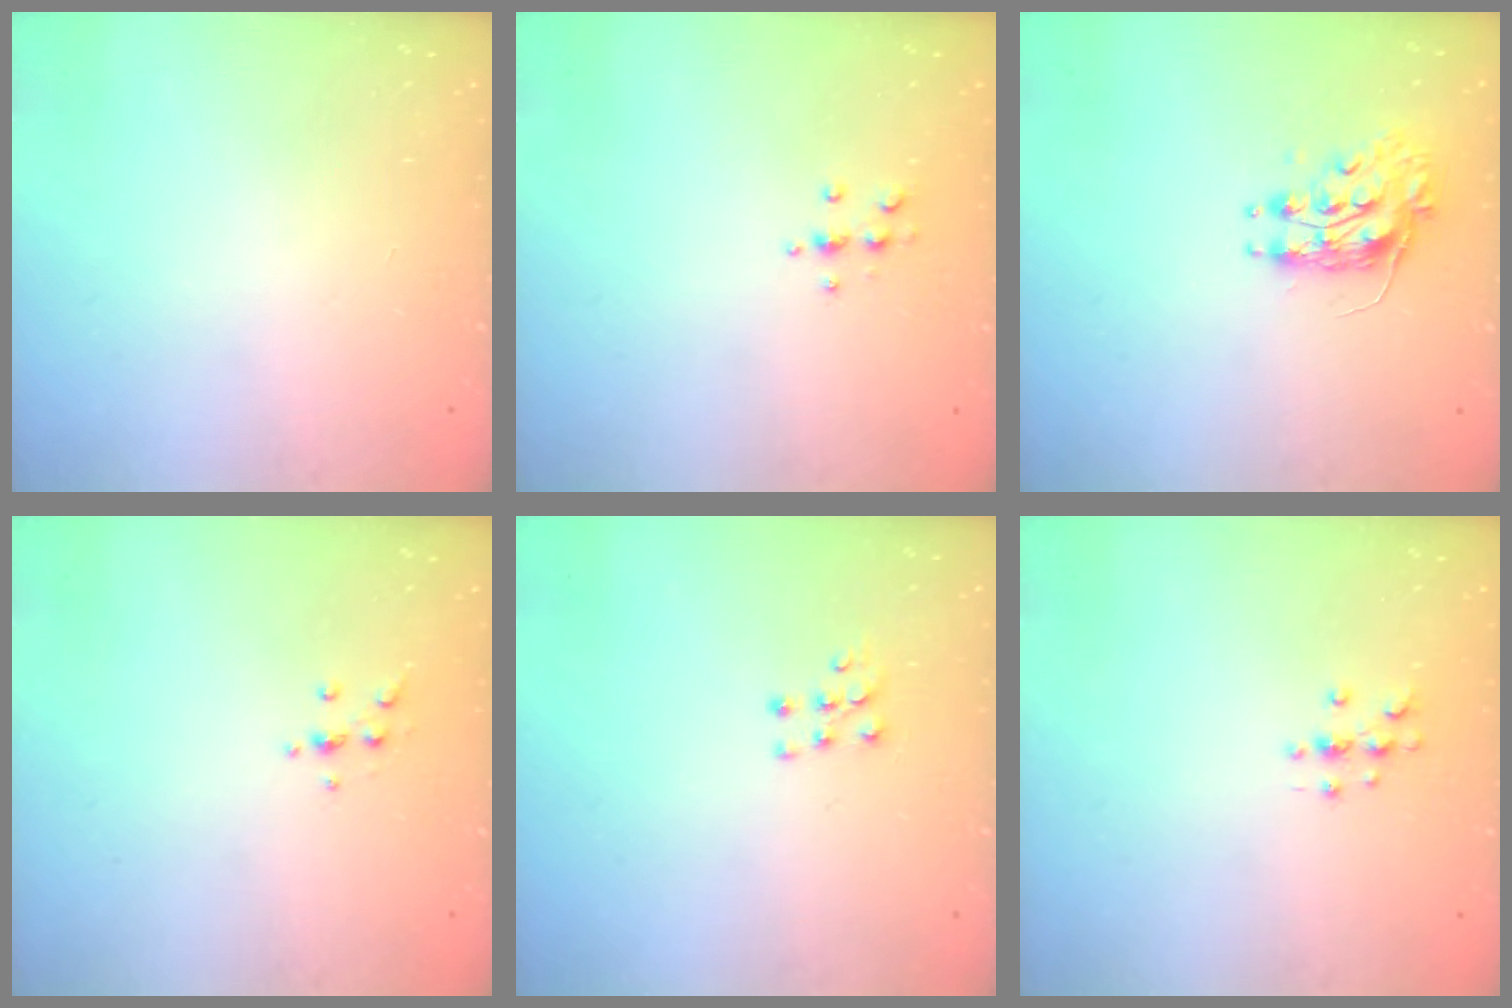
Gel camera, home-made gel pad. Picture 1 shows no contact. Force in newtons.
{"total": 5.4, "press": 5.1, "slide": 1.7}
{"total": 8.3, "press": 8.3, "slide": 0.2}
{"total": 3.8, "press": 3.6, "slide": 1.2}
{"total": 5.6, "press": 5.6, "slide": 0.5}
{"total": 3.7, "press": 3.7, "slide": 0.4}